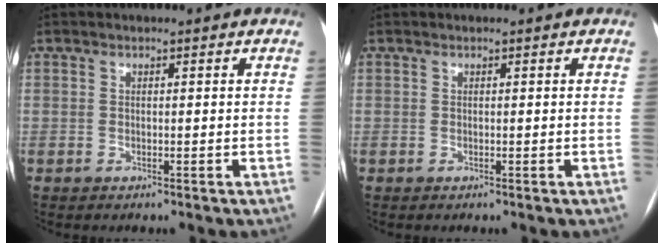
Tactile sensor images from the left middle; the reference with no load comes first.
{"total": 0.0}